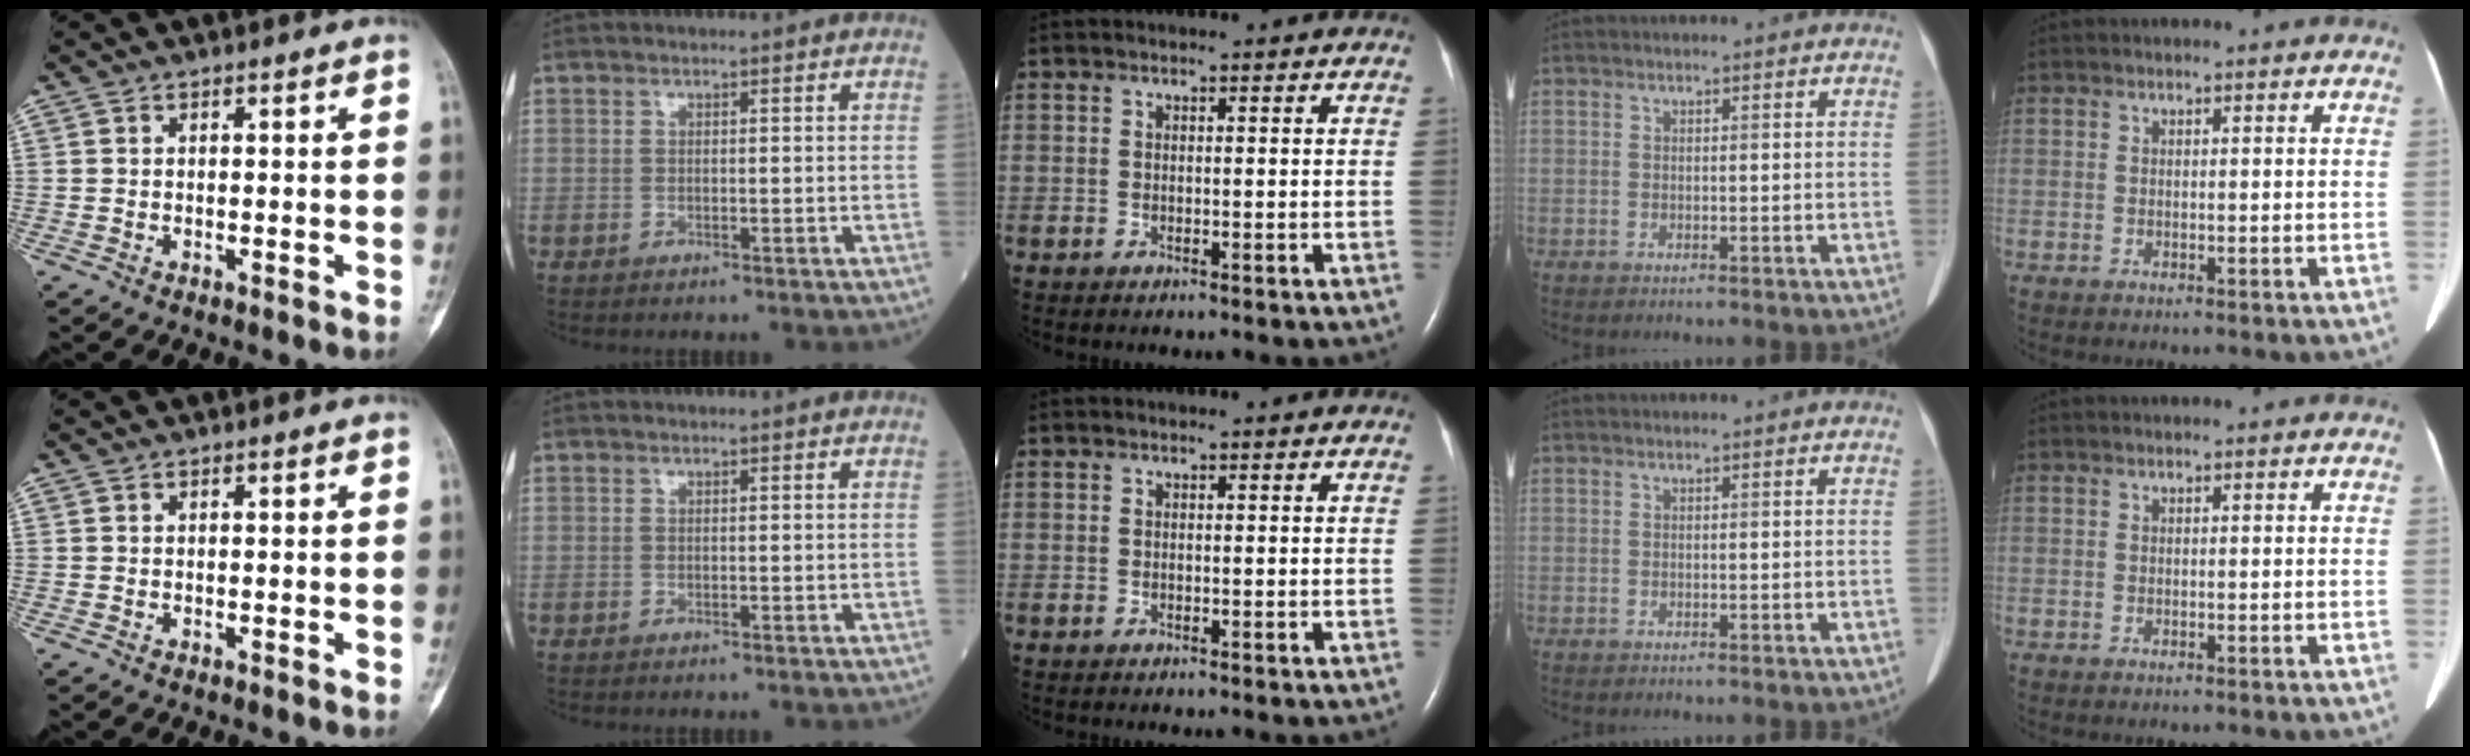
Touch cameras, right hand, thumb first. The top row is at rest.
{}